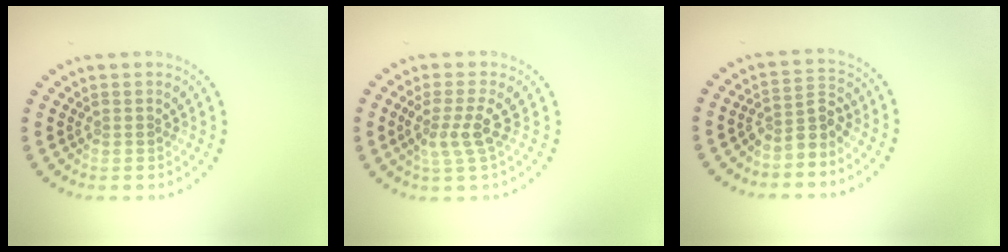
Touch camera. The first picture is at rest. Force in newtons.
{"total": 2.8, "press": 2.1, "slide": 1.8}
{"total": 2.6, "press": 1.9, "slide": 1.7}